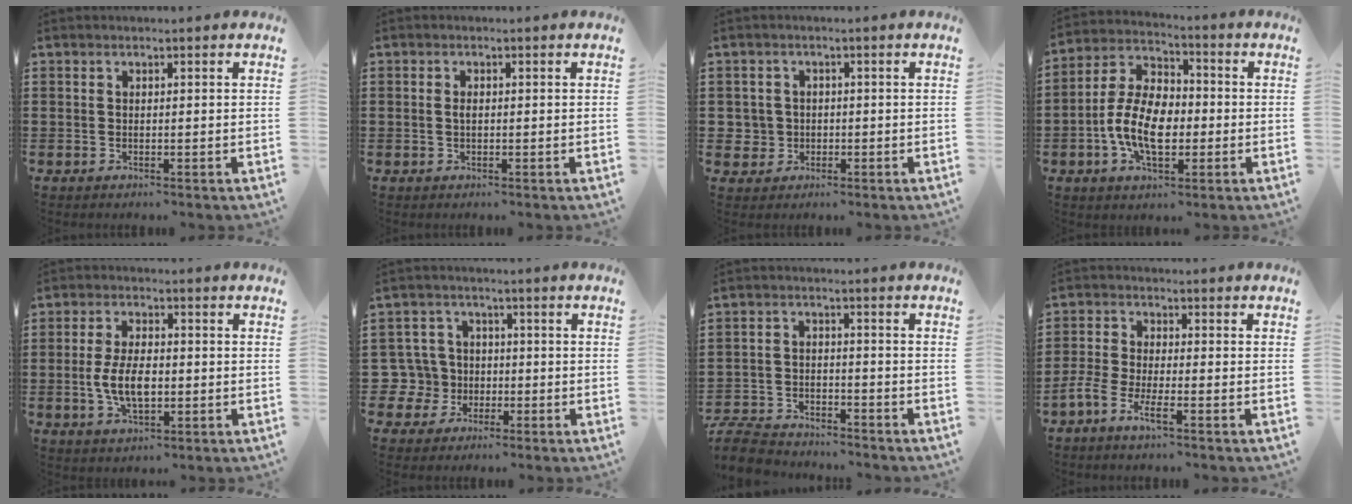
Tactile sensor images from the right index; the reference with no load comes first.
{"total": 1.1, "force": [0.0, 0.3, 1.0], "torque": [-0.023, -0.002, 0.001]}
{"total": 2.9, "force": [-0.6, 2.8, 0.5], "torque": [-0.030, 0.003, -0.017]}
{"total": 9.9, "force": [-2.2, 5.9, 7.7], "torque": [-0.178, 0.005, -0.045]}
{"total": 7.0, "force": [-1.0, 3.4, 6.0], "torque": [-0.128, 0.000, -0.021]}
{"total": 6.5, "force": [-1.2, 6.1, 1.6], "torque": [-0.082, 0.007, -0.027]}
{"total": 6.1, "force": [-5.8, 1.4, 1.1], "torque": [-0.040, 0.006, -0.121]}
{"total": 3.7, "force": [-2.5, 0.7, 2.6], "torque": [-0.077, -0.007, -0.056]}